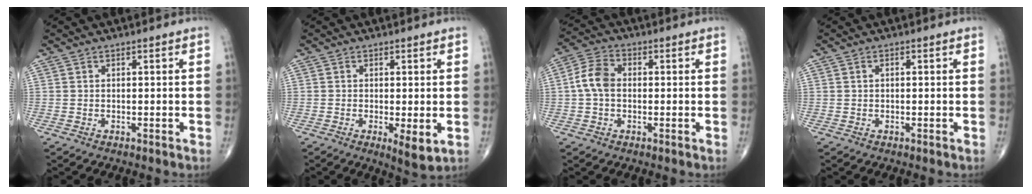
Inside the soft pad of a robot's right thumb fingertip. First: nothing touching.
{"total": 4.4, "force": [-0.9, 1.2, 4.1], "torque": [-0.069, -0.016, -0.015]}
{"total": 6.2, "force": [-0.1, 4.3, 4.5], "torque": [-0.090, 0.019, -0.011]}
{"total": 0.6, "force": [0.1, 0.3, 0.5], "torque": [-0.009, 0.000, 0.000]}